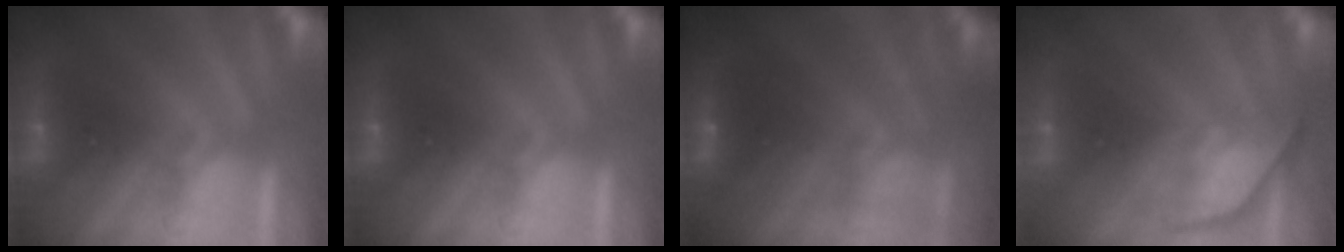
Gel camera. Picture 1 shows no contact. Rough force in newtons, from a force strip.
{"total": 0.0}
{"total": 5.9}
{"total": 3.9}